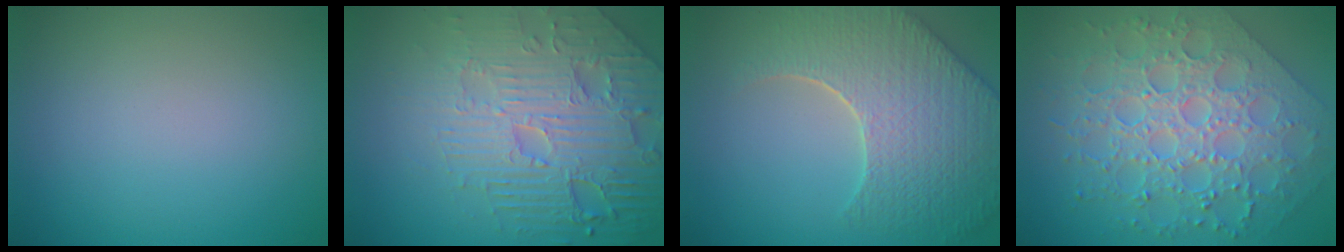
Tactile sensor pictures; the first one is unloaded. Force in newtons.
{"total": 7.1, "press": 5.8, "slide": 4.1}
{"total": 9.0, "press": 6.3, "slide": 6.4}
{"total": 7.7, "press": 6.3, "slide": 4.3}